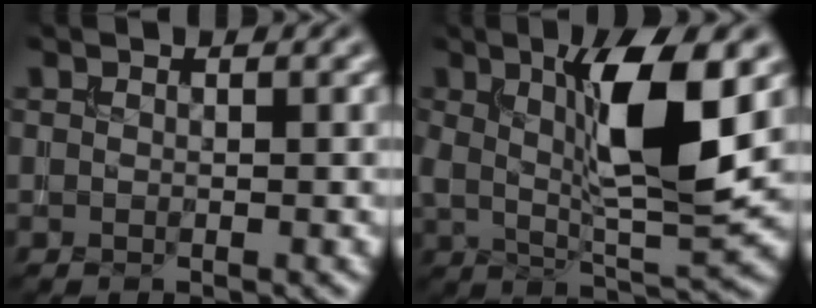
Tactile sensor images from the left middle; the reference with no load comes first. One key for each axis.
{"total": 8.8, "fx": 2.1, "fy": 2.1, "fz": 8.3, "tx": -0.141, "ty": -0.012, "tz": 0.041}